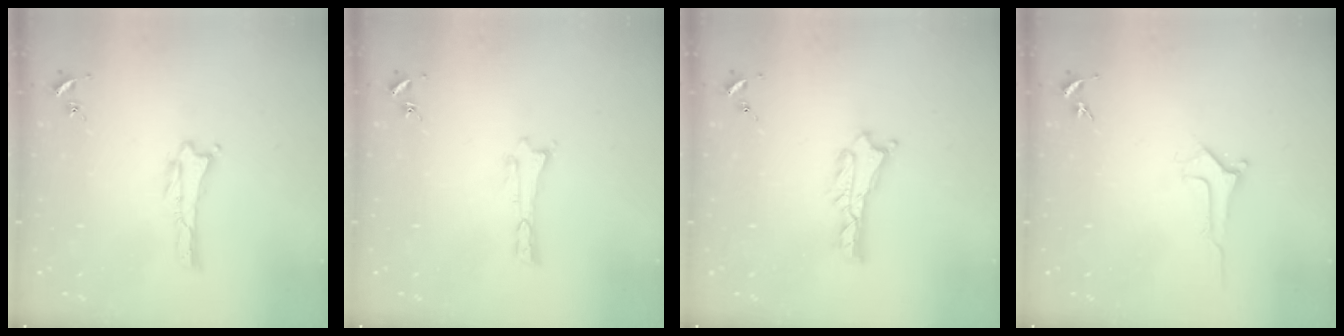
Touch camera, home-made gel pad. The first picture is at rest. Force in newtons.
{"total": 0.0}
{"total": 1.3, "press": 1.3, "slide": 0.1}
{"total": 1.0, "press": 1.0, "slide": 0.0}